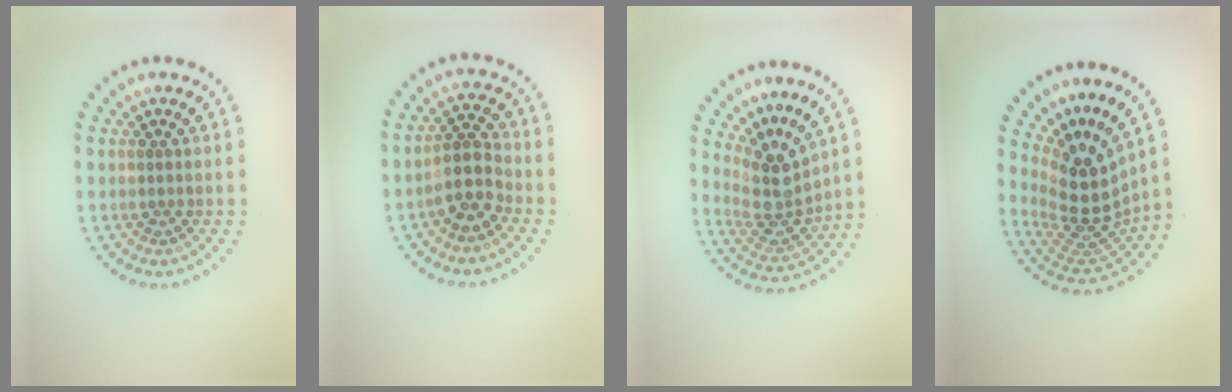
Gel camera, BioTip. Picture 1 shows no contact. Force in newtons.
{"total": 3.6, "press": 3.2, "slide": 1.6}
{"total": 4.0, "press": 2.8, "slide": 2.9}
{"total": 5.1, "press": 3.7, "slide": 3.6}